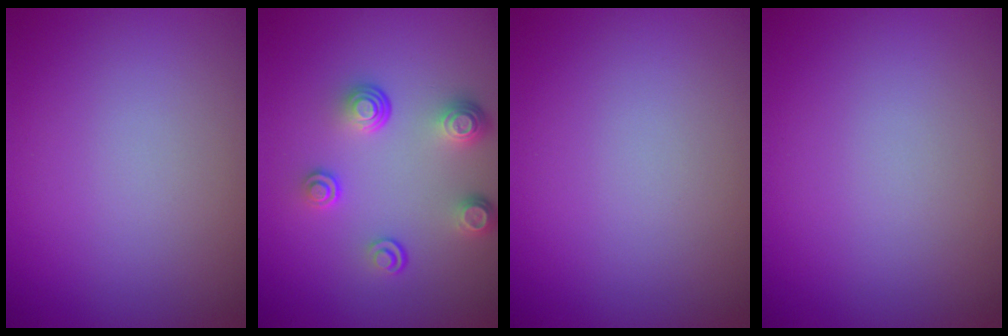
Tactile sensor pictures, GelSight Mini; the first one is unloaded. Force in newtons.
{"total": 4.0, "press": 2.8, "slide": 2.8}
{"total": 0.0}
{"total": 0.0}